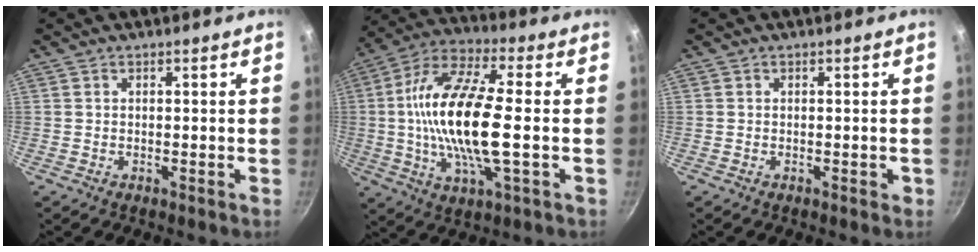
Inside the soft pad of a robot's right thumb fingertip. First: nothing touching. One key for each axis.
{"total": 19.1, "fx": -0.6, "fy": 6.2, "fz": 18.0, "tx": -0.353, "ty": 0.018, "tz": -0.024}
{"total": 0.9, "fx": -0.3, "fy": 0.7, "fz": 0.6, "tx": 0.000, "ty": 0.004, "tz": -0.006}